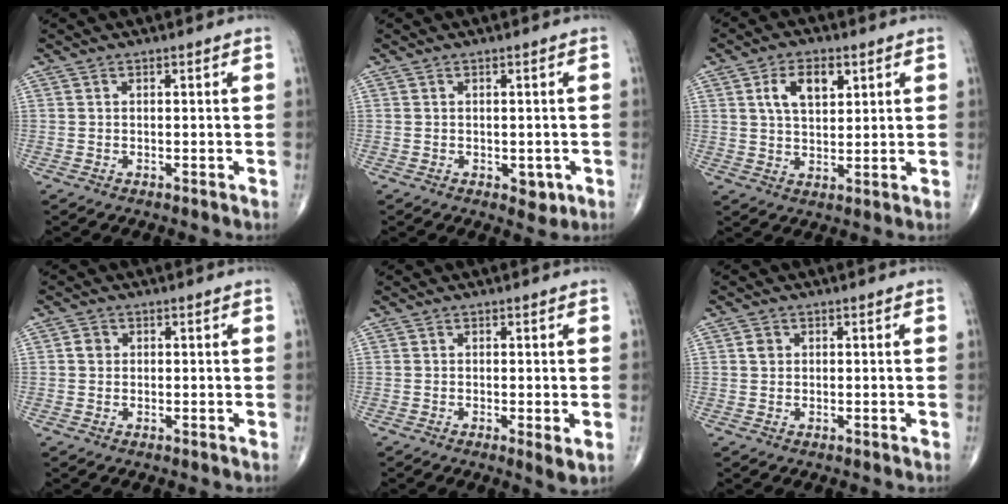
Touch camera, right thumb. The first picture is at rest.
{"total": 2.6, "force": [-0.7, 1.7, 1.8], "torque": [-0.005, 0.001, -0.003]}
{"total": 7.7, "force": [3.0, 4.3, 5.7], "torque": [-0.083, -0.008, 0.054]}
{"total": 1.6, "force": [0.2, 1.5, 0.6], "torque": [-0.006, 0.002, 0.001]}
{"total": 2.5, "force": [-0.4, 0.5, 2.4], "torque": [-0.043, -0.011, -0.010]}
{"total": 1.5, "force": [0.3, 1.3, 0.6], "torque": [-0.007, 0.000, 0.005]}